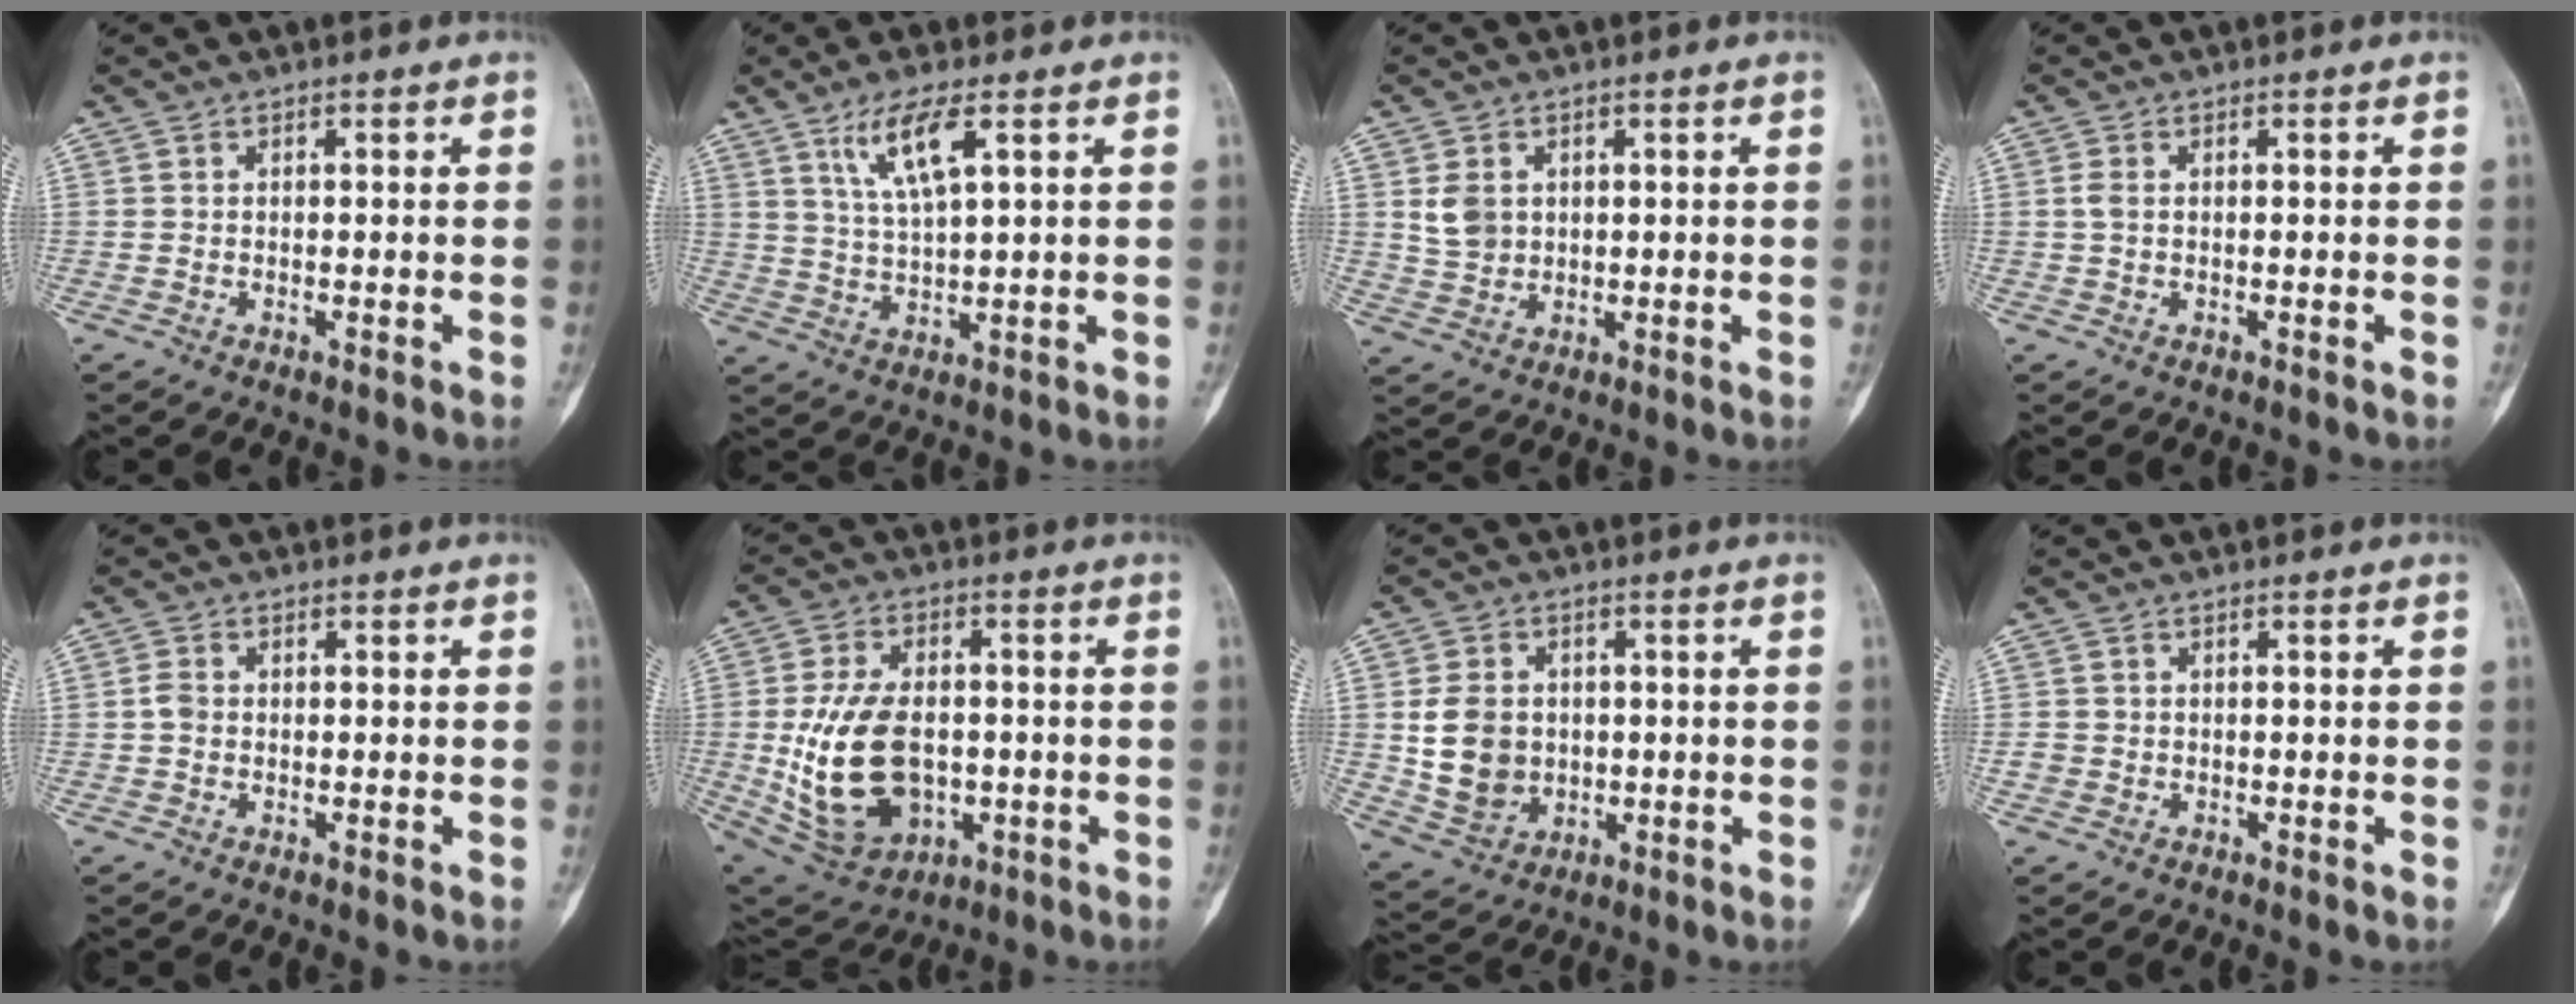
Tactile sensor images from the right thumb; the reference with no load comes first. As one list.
[{"total": 7.3, "force": [3.6, 1.3, 6.3], "torque": [-0.131, -0.018, 0.078]}, {"total": 4.7, "force": [1.2, 3.7, 2.5], "torque": [-0.035, -0.004, 0.030]}, {"total": 1.3, "force": [0.1, 0.8, 1.1], "torque": [-0.028, 0.000, 0.000]}, {"total": 1.9, "force": [-0.3, 1.5, 1.2], "torque": [-0.019, 0.004, -0.011]}, {"total": 18.0, "force": [-2.1, 11.6, 13.5], "torque": [-0.246, 0.005, -0.014]}, {"total": 9.8, "force": [0.2, 8.0, 5.6], "torque": [-0.087, 0.000, 0.018]}, {"total": 1.3, "force": [-0.4, 1.2, 0.3], "torque": [-0.003, 0.005, -0.008]}]